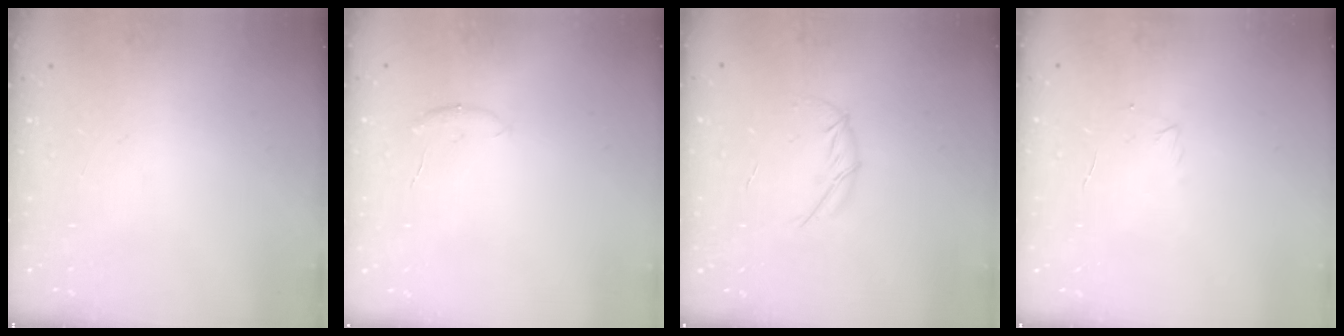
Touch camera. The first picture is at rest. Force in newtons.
{"total": 5.0, "press": 4.9, "slide": 1.0}
{"total": 5.7, "press": 5.7, "slide": 0.9}
{"total": 3.2, "press": 3.1, "slide": 0.8}